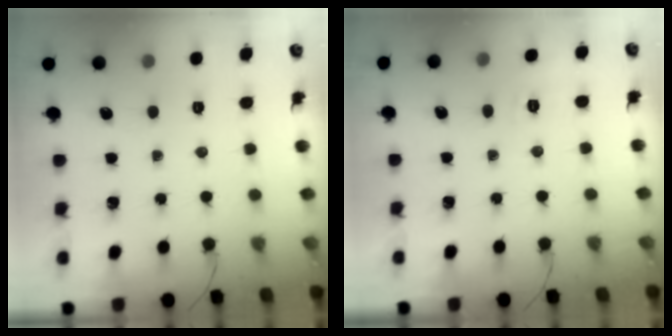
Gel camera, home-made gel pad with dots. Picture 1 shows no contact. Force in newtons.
{"total": 2.4, "press": 1.1, "slide": 2.1}